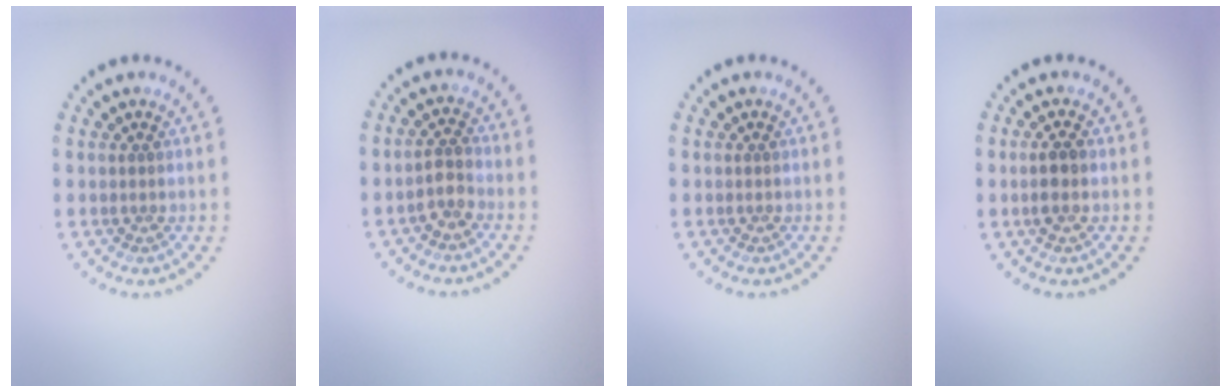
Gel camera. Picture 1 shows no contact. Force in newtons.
{"total": 1.6, "press": 1.5, "slide": 0.7}
{"total": 0.0}
{"total": 1.8, "press": 1.8, "slide": 0.4}